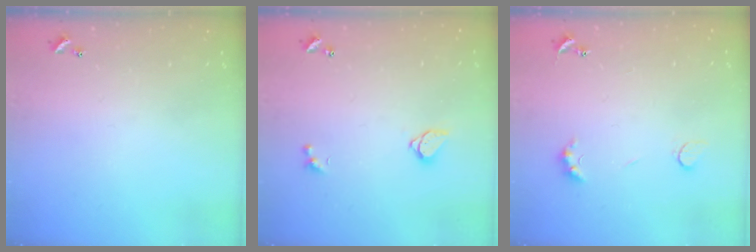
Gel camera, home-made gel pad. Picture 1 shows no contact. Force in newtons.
{"total": 1.6, "press": 1.5, "slide": 0.4}
{"total": 4.2, "press": 4.2, "slide": 0.7}